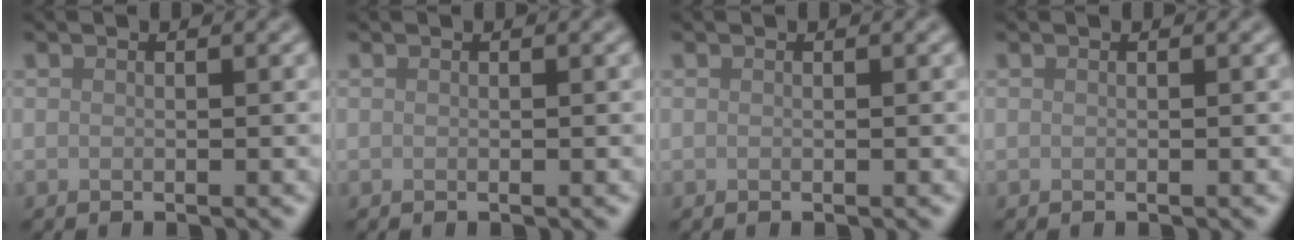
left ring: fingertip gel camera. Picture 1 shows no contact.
{"total": 0.0}
{"total": 0.0}
{"total": 0.0}